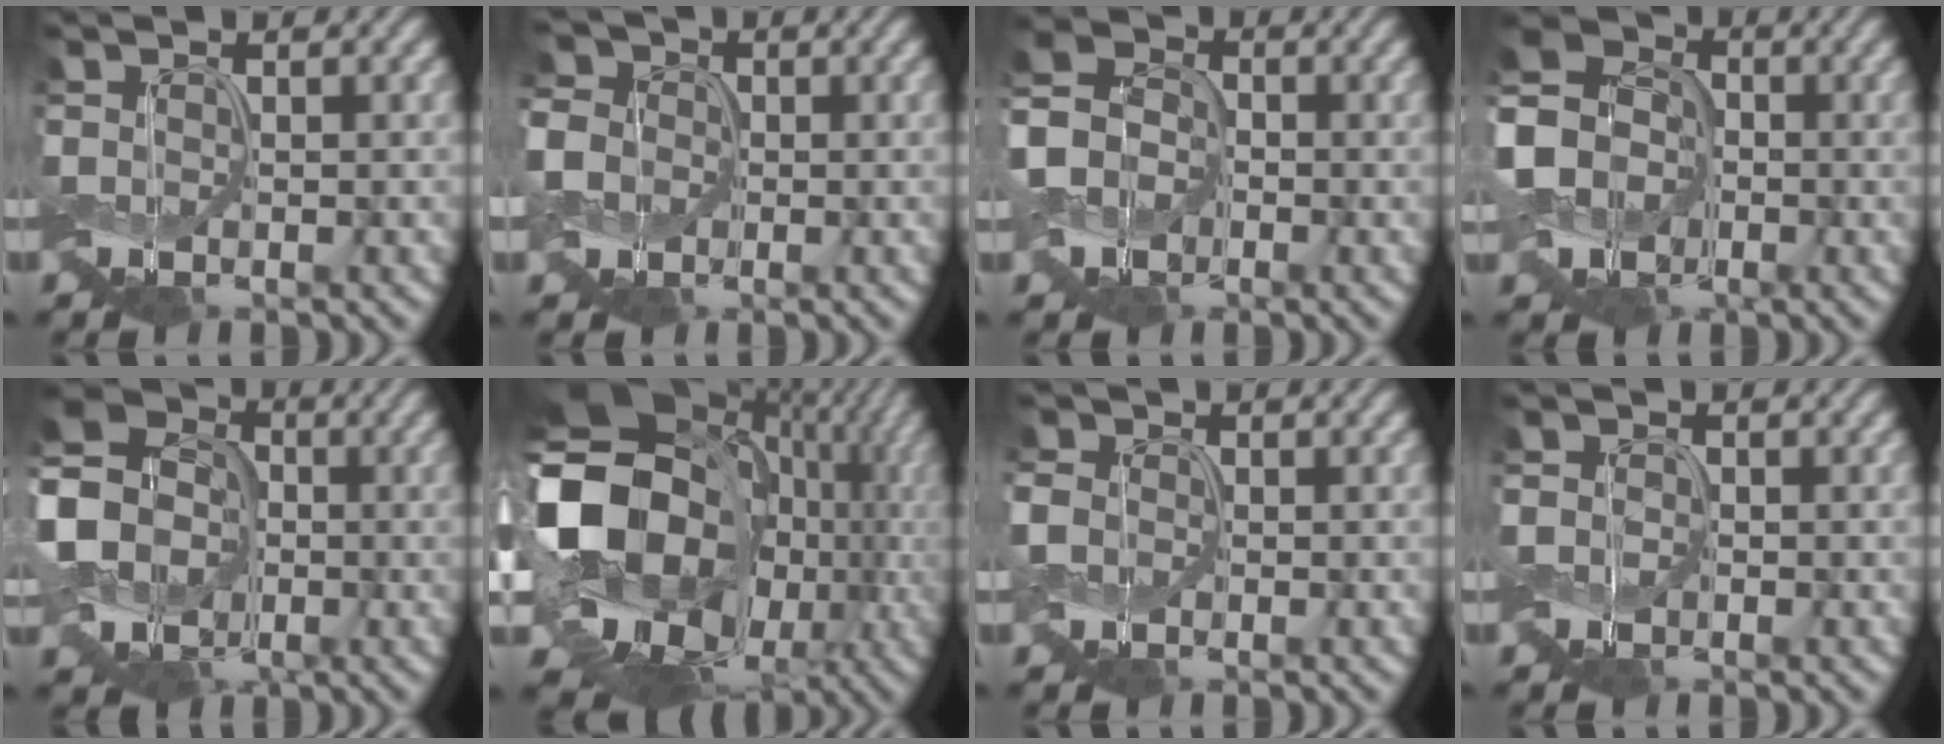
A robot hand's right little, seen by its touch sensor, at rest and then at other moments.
{"total": 6.7, "force": [-0.1, 6.0, 2.9], "torque": [-0.080, 0.018, -0.030]}
{"total": 5.7, "force": [-1.8, 4.7, 2.7], "torque": [-0.073, 0.000, -0.052]}
{"total": 9.6, "force": [-2.2, 8.1, 4.7], "torque": [-0.110, -0.006, -0.080]}
{"total": 11.4, "force": [-1.8, 9.8, 5.6], "torque": [-0.137, -0.005, -0.070]}
{"total": 17.5, "force": [-0.3, 14.2, 10.2], "torque": [-0.179, -0.021, 0.017]}
{"total": 2.2, "force": [-0.3, 2.0, 0.9], "torque": [-0.040, 0.005, -0.009]}
{"total": 1.4, "force": [-0.2, 1.3, 0.4], "torque": [-0.014, 0.001, -0.009]}